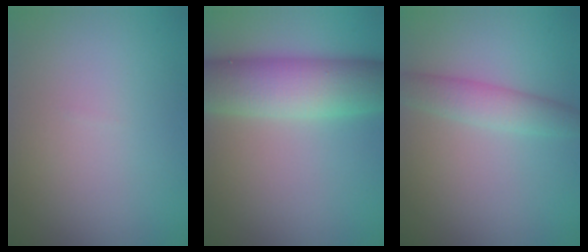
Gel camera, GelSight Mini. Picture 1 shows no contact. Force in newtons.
{"total": 8.9, "press": 8.9, "slide": 0.5}
{"total": 3.0, "press": 3.0, "slide": 0.1}